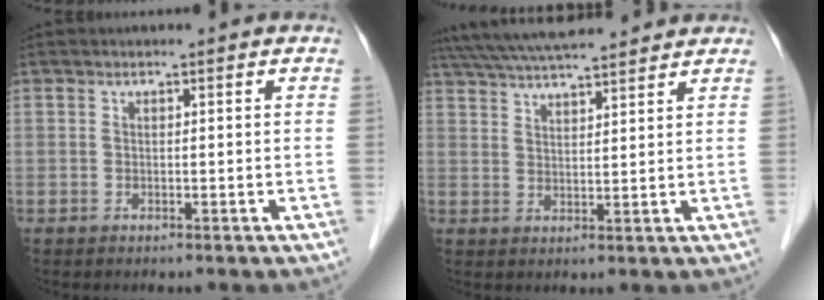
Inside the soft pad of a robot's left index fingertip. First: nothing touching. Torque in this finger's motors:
{"motor_torque": [1.04, -1.10, 0.49, 0.11]}